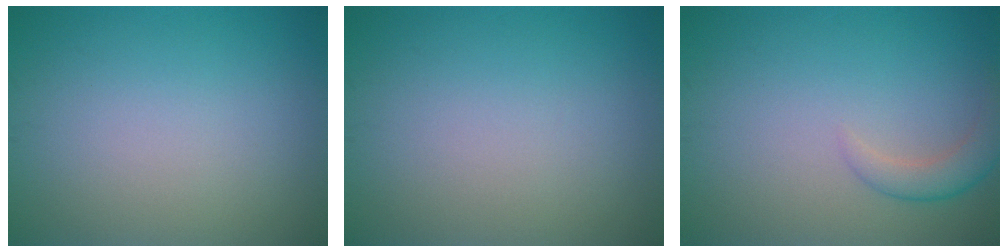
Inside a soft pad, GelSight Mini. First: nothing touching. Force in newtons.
{"total": 0.0}
{"total": 2.6, "press": 2.6, "slide": 0.2}